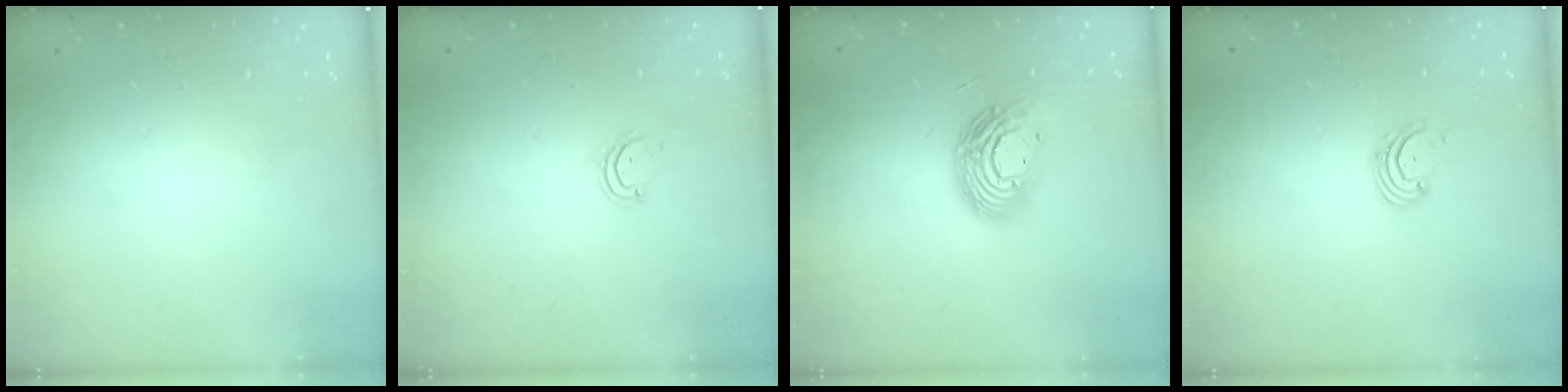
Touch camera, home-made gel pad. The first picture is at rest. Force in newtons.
{"total": 2.8, "press": 2.8, "slide": 0.3}
{"total": 12.9, "press": 12.9, "slide": 1.2}
{"total": 2.2, "press": 2.1, "slide": 0.7}